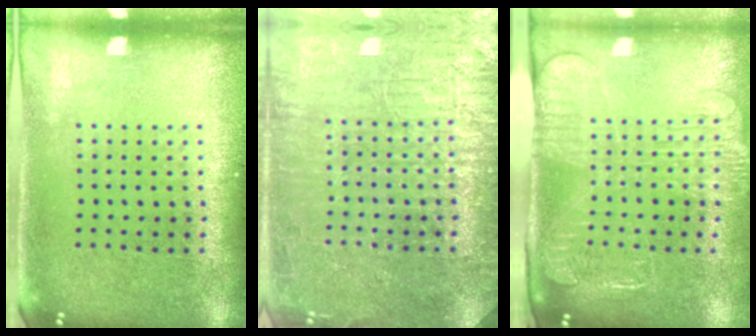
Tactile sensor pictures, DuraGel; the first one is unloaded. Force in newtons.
{"total": 7.1, "press": 7.0, "slide": 1.0}
{"total": 2.6, "press": 2.1, "slide": 1.6}